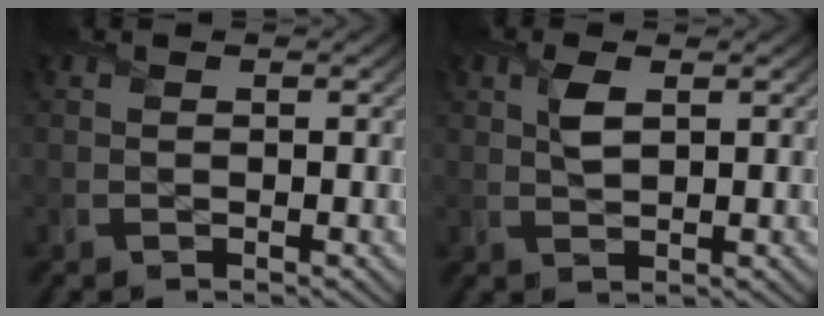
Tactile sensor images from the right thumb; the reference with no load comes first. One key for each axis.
{"total": 2.4, "fx": 1.0, "fy": 1.1, "fz": 2.0, "tx": -0.045, "ty": 0.001, "tz": 0.020}